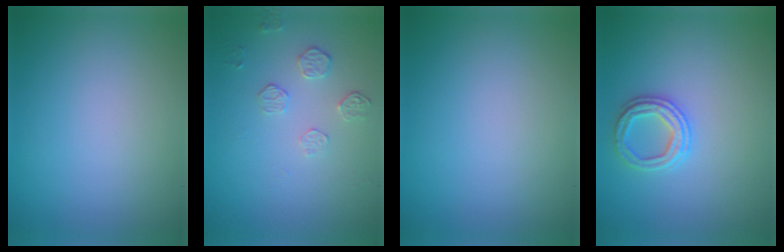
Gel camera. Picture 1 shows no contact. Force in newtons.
{"total": 1.7, "press": 1.0, "slide": 1.4}
{"total": 0.0}
{"total": 2.4, "press": 2.4, "slide": 0.2}